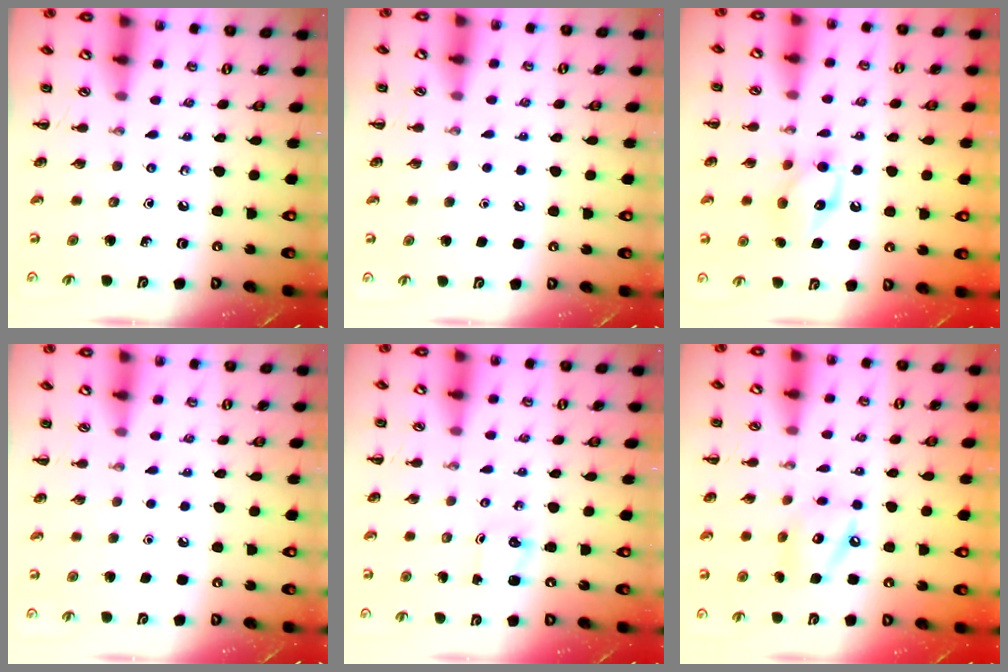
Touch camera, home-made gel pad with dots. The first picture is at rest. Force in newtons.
{"total": 1.6, "press": 1.6, "slide": 0.1}
{"total": 12.0, "press": 11.9, "slide": 1.2}
{"total": 1.7, "press": 1.7, "slide": 0.1}
{"total": 1.2, "press": 1.2, "slide": 0.2}
{"total": 10.6, "press": 10.5, "slide": 1.5}